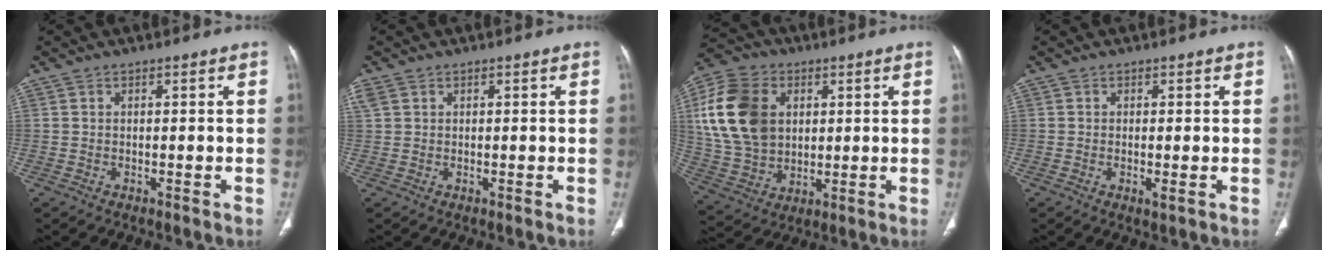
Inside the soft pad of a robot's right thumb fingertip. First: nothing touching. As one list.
[{"total": 2.1, "force": [1.1, 1.5, 1.0], "torque": [-0.031, 0.013, 0.030]}, {"total": 18.3, "force": [4.1, 13.5, 11.7], "torque": [-0.215, -0.002, 0.083]}, {"total": 1.7, "force": [-0.3, 0.3, 1.6], "torque": [-0.030, -0.007, -0.008]}]